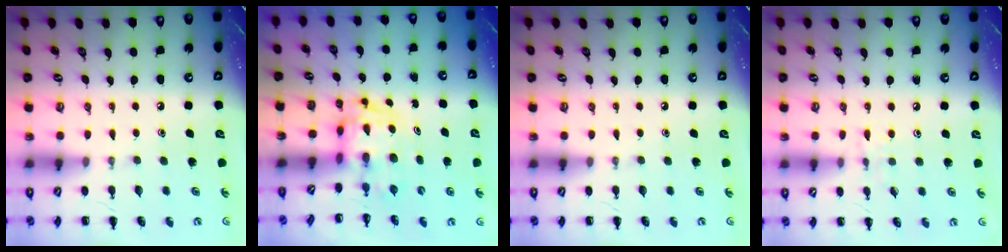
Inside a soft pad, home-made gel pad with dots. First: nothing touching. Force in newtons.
{"total": 2.7, "press": 2.7, "slide": 0.5}
{"total": 0.0}
{"total": 4.9, "press": 4.7, "slide": 1.5}